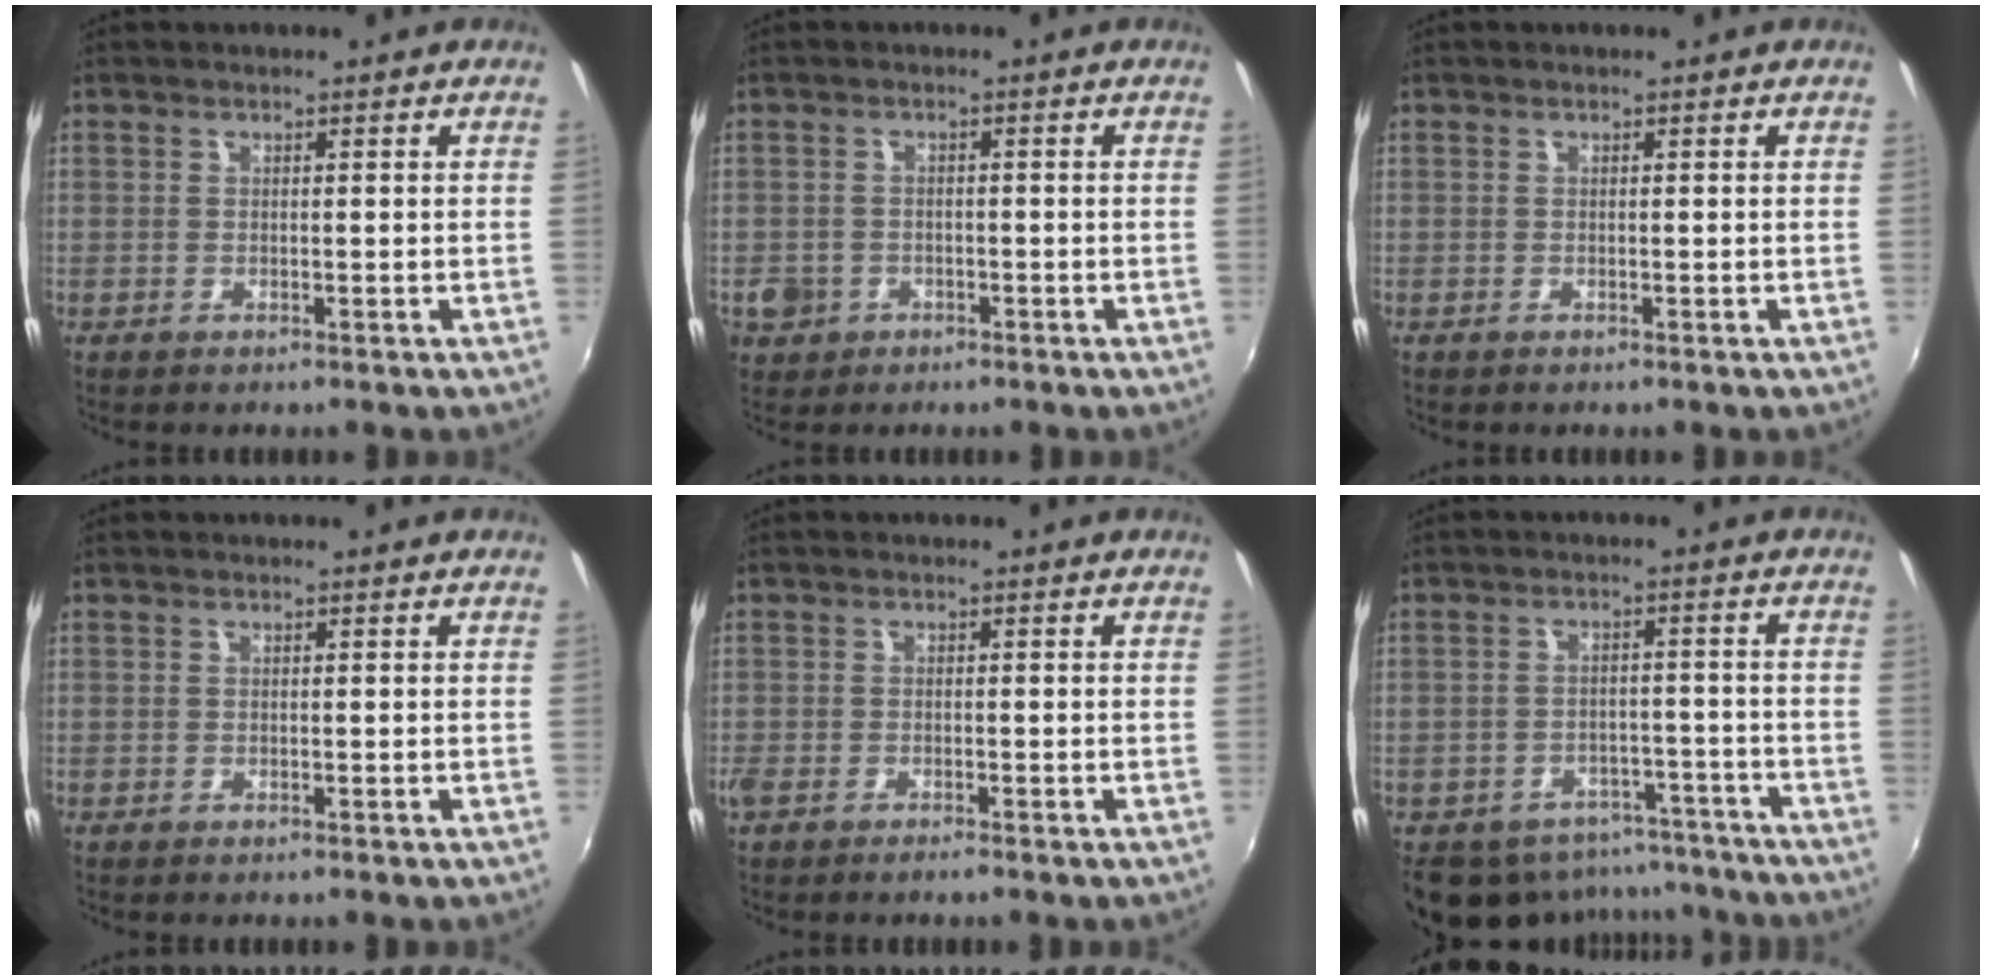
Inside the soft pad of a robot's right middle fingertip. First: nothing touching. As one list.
[{"total": 4.6, "force": [-1.7, 4.1, 1.2], "torque": [-0.039, 0.002, -0.025]}, {"total": 0.0}, {"total": 0.0}, {"total": 2.2, "force": [-1.7, 0.7, 1.1], "torque": [-0.033, -0.006, -0.037]}, {"total": 14.3, "force": [-11.2, 7.7, 4.2], "torque": [-0.097, 0.021, -0.133]}]